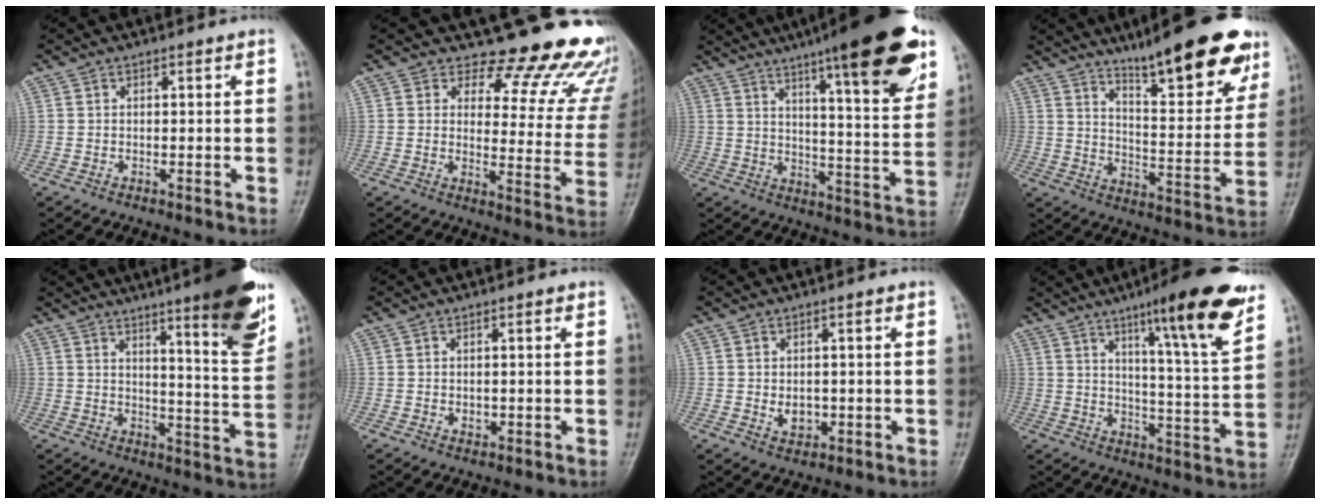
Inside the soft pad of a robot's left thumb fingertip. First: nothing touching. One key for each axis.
{"total": 18.5, "fx": 16.3, "fy": 7.0, "fz": 5.2, "tx": -0.006, "ty": -0.139, "tz": 0.172}
{"total": 23.1, "fx": 14.1, "fy": 4.3, "fz": 17.8, "tx": -0.234, "ty": -0.047, "tz": 0.200}
{"total": 20.9, "fx": 14.3, "fy": 4.8, "fz": 14.4, "tx": -0.164, "ty": -0.070, "tz": 0.214}
{"total": 17.9, "fx": 10.8, "fy": 2.4, "fz": 14.1, "tx": -0.169, "ty": -0.060, "tz": 0.148}
{"total": 1.5, "fx": 0.1, "fy": 1.1, "fz": 1.0, "tx": -0.008, "ty": -0.001, "tz": 0.004}
{"total": 3.3, "fx": -0.2, "fy": 2.5, "fz": 2.1, "tx": -0.021, "ty": -0.003, "tz": 0.005}
{"total": 18.0, "fx": 10.9, "fy": 2.0, "fz": 14.2, "tx": -0.185, "ty": -0.057, "tz": 0.161}